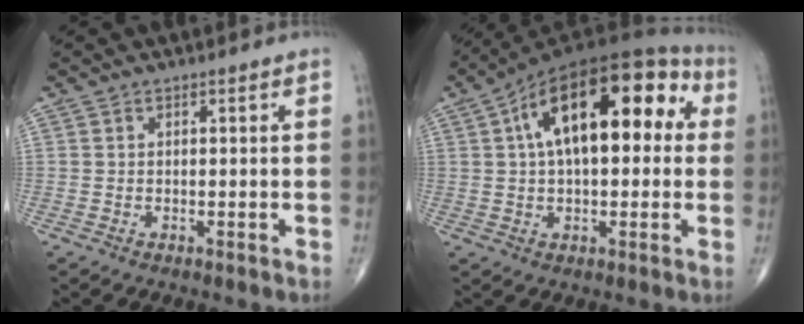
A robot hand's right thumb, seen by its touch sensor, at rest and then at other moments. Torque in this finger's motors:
{"motor_torque": [-1.33, 2.61, 1.45, 0.69, 0.15]}